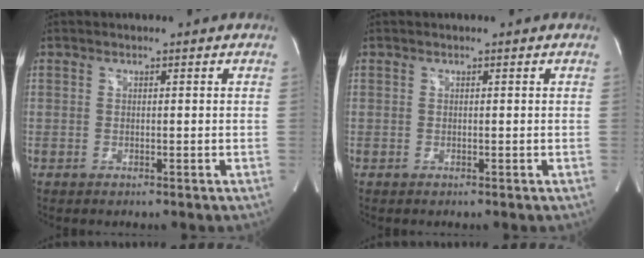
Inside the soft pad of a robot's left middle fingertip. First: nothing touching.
{"total": 0.0}